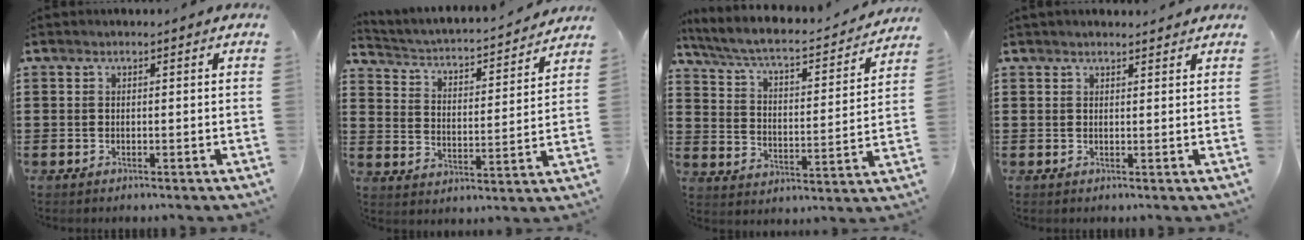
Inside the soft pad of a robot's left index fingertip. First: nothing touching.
{"total": 2.3, "force": [2.2, 0.4, 0.6], "torque": [-0.029, -0.027, 0.025]}
{"total": 5.1, "force": [4.5, 0.4, 2.4], "torque": [-0.070, -0.038, 0.068]}
{"total": 1.4, "force": [1.3, 0.5, 0.2], "torque": [-0.007, 0.002, 0.026]}